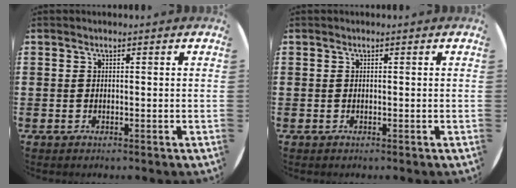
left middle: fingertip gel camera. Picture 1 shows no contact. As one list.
[{"total": 0.0}]